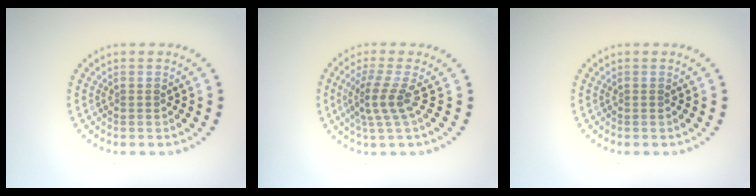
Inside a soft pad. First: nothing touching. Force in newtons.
{"total": 2.7, "press": 1.9, "slide": 1.9}
{"total": 0.0}